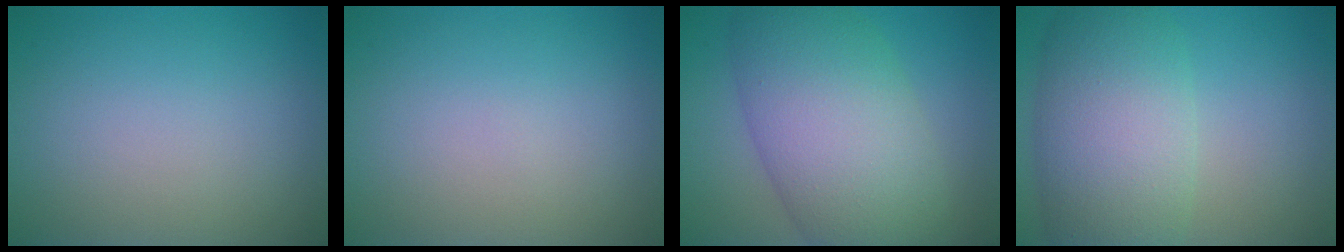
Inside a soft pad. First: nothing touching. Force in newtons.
{"total": 0.0}
{"total": 10.7, "press": 10.7, "slide": 0.5}
{"total": 8.6, "press": 8.6, "slide": 0.6}